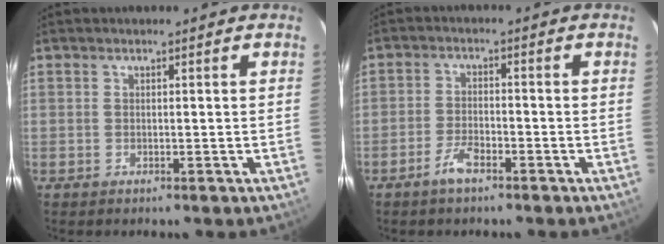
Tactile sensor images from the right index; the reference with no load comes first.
{"total": 4.2, "force": [-2.9, 1.4, 2.6], "torque": [-0.062, 0.000, -0.055]}